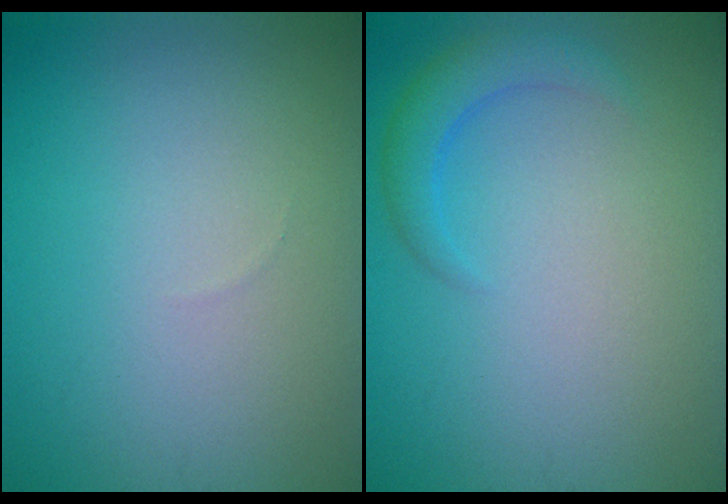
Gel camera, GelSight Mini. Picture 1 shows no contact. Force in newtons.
{"total": 2.4, "press": 2.4, "slide": 0.2}